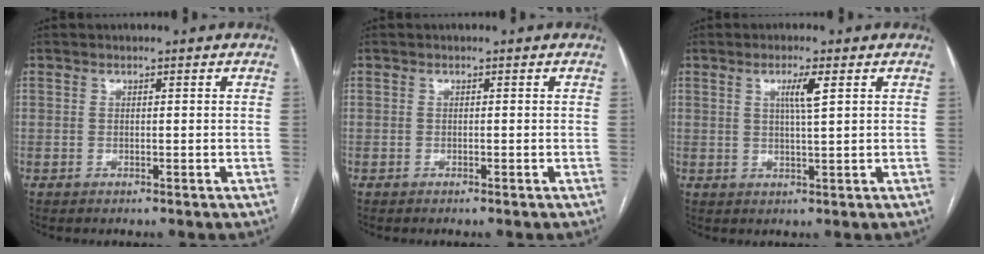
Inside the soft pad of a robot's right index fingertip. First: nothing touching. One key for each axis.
{"total": 0.0}
{"total": 3.6, "fx": 1.4, "fy": -0.2, "fz": 3.3, "tx": -0.061, "ty": -0.003, "tz": 0.023}